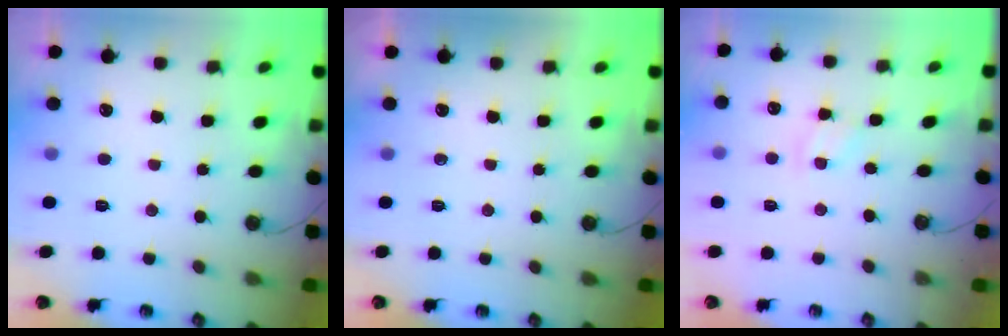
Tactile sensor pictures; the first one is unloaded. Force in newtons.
{"total": 0.0}
{"total": 2.0, "press": 2.0, "slide": 0.3}